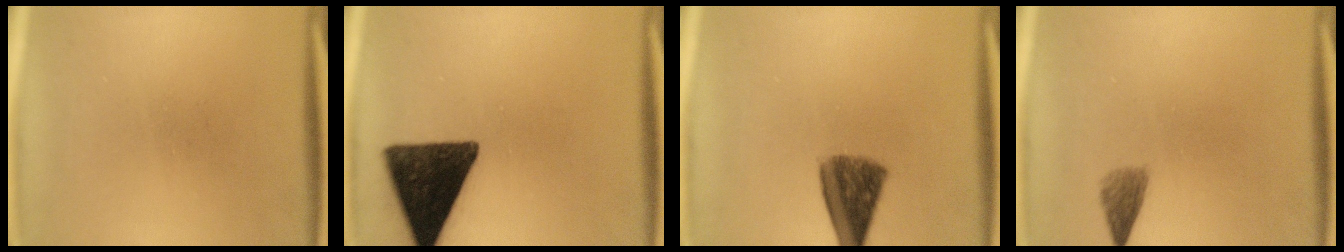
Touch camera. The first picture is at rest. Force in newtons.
{"total": 15.2}
{"total": 8.4}
{"total": 2.2}